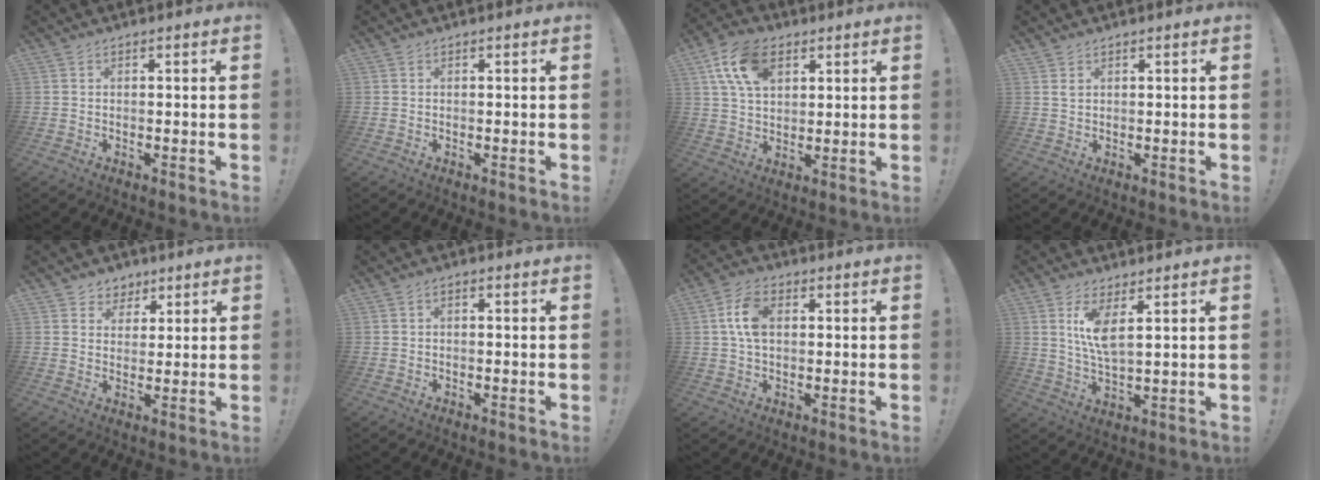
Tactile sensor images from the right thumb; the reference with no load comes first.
{"total": 0.0}
{"total": 13.6, "force": [5.8, 8.6, 8.7], "torque": [-0.152, -0.003, 0.110]}
{"total": 1.3, "force": [1.0, 0.5, 0.7], "torque": [-0.007, -0.005, 0.017]}
{"total": 5.6, "force": [3.1, 4.6, 0.4], "torque": [0.002, -0.027, 0.060]}
{"total": 1.1, "force": [-0.9, 0.2, 0.7], "torque": [-0.010, 0.002, -0.016]}
{"total": 8.6, "force": [1.6, 5.5, 6.4], "torque": [-0.124, 0.008, 0.031]}
{"total": 8.0, "force": [3.8, 2.2, 6.7], "torque": [-0.127, -0.020, 0.061]}